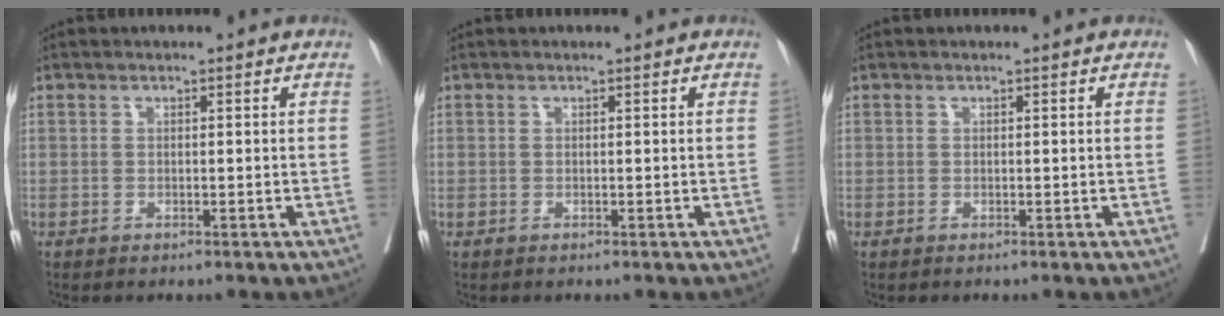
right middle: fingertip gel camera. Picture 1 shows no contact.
{"total": 0.0}
{"total": 0.0}